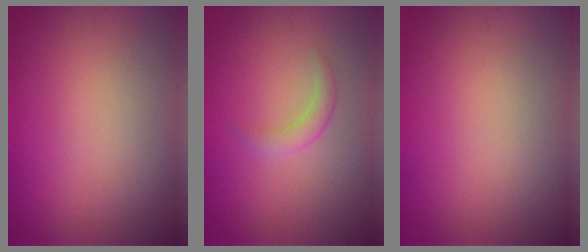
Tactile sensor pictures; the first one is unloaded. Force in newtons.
{"total": 1.5, "press": 1.5, "slide": 0.0}
{"total": 0.0}